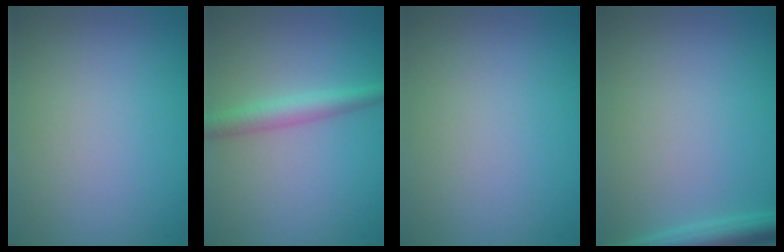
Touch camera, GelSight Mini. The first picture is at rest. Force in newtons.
{"total": 2.5, "press": 2.5, "slide": 0.1}
{"total": 0.0}
{"total": 3.0, "press": 3.0, "slide": 0.2}